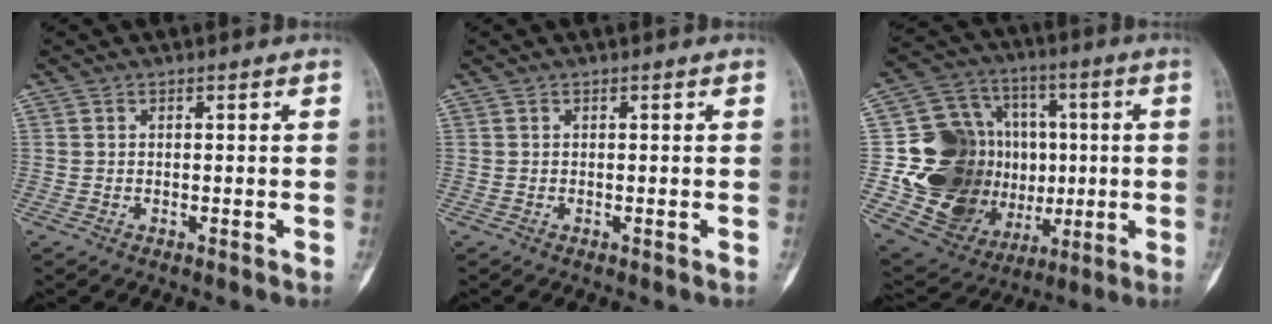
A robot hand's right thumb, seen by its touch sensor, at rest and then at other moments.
{"total": 0.0}
{"total": 24.2, "force": [-0.9, 19.5, 14.4], "torque": [-0.194, 0.030, 0.014]}